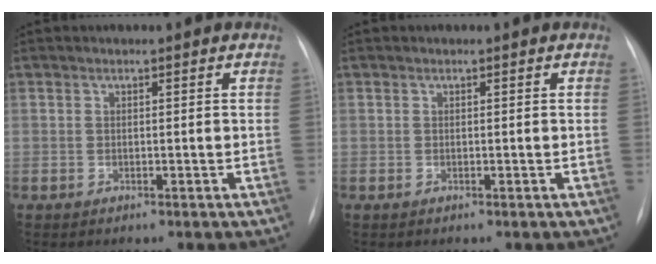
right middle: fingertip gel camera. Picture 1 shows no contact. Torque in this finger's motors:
{"motor_torque": [0.03, -0.14, 0.01, 0.01]}